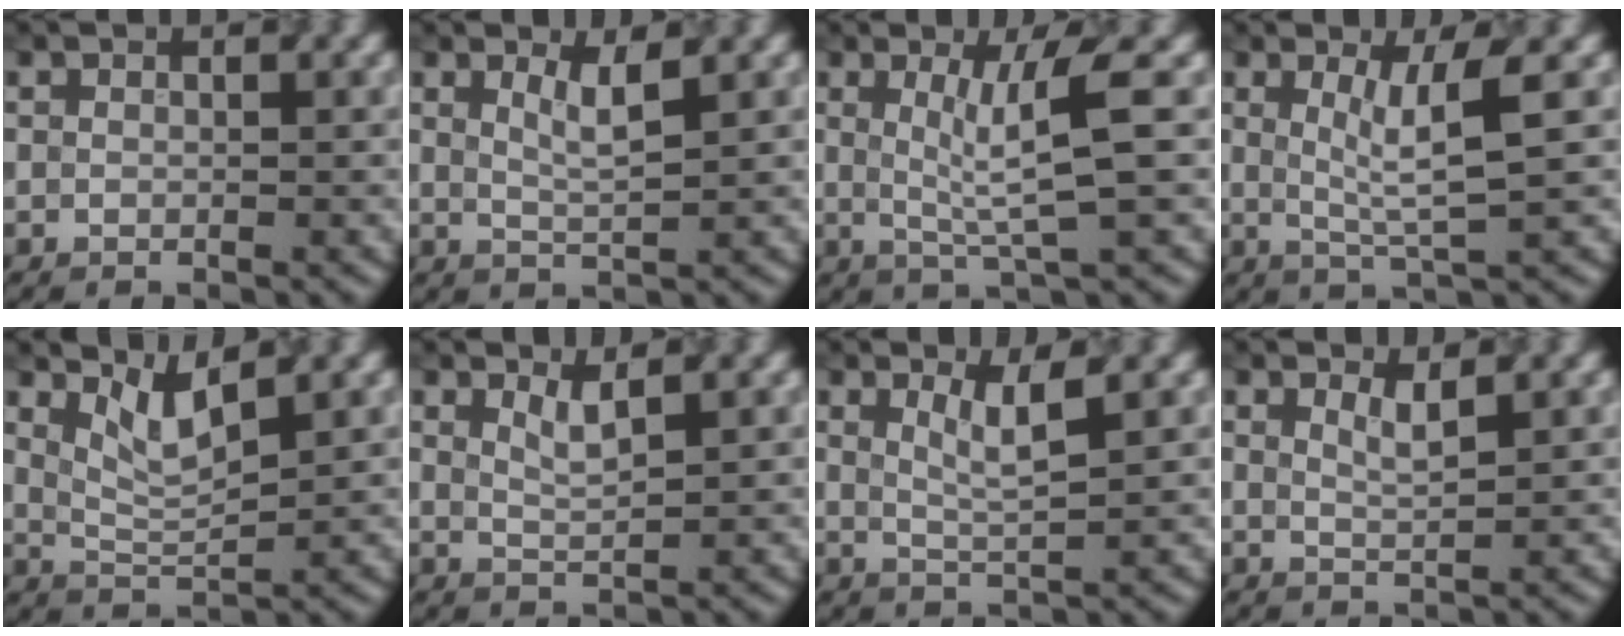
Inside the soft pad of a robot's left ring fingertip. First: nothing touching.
{"total": 2.2, "force": [1.1, 0.5, 1.9], "torque": [-0.029, -0.006, 0.019]}
{"total": 4.4, "force": [0.8, 0.4, 4.3], "torque": [-0.078, -0.004, 0.019]}
{"total": 3.9, "force": [1.0, 0.5, 3.8], "torque": [-0.071, -0.005, 0.021]}
{"total": 3.0, "force": [1.9, 0.6, 2.2], "torque": [-0.049, -0.009, 0.044]}
{"total": 1.7, "force": [1.0, 0.4, 1.3], "torque": [-0.022, -0.003, 0.019]}
{"total": 2.7, "force": [1.2, 0.6, 2.3], "torque": [-0.038, -0.005, 0.024]}
{"total": 1.6, "force": [0.9, 0.4, 1.2], "torque": [-0.020, -0.003, 0.016]}